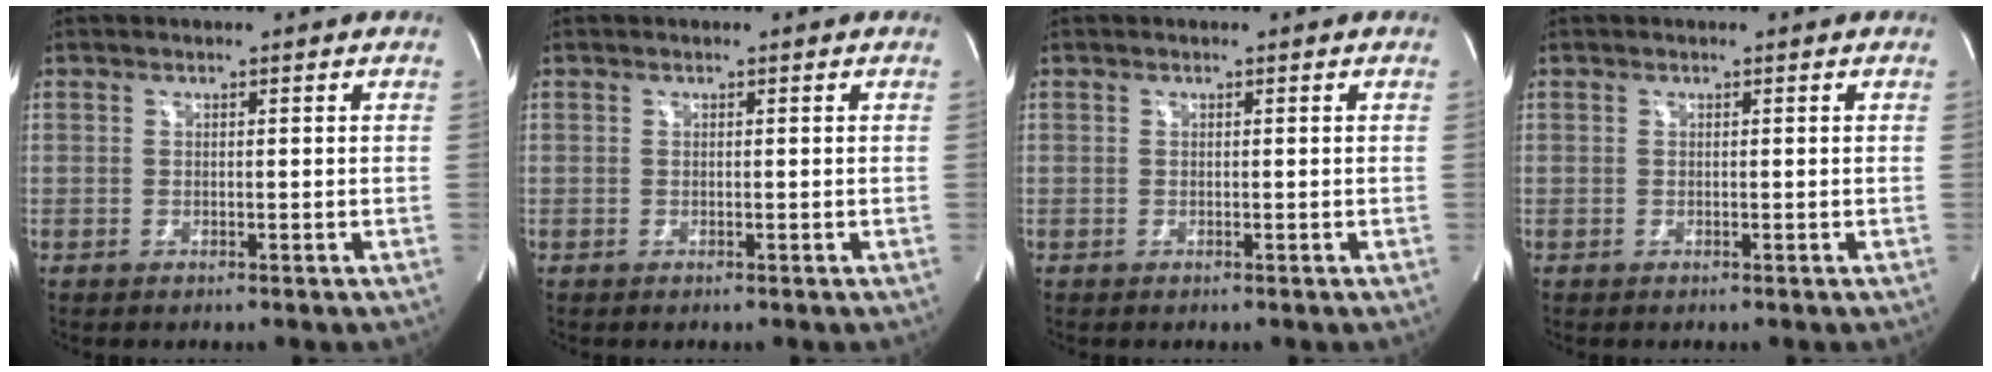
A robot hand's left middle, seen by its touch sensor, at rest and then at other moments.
{"total": 0.0}
{"total": 0.0}
{"total": 0.0}